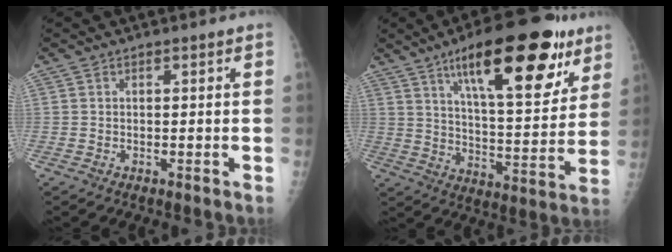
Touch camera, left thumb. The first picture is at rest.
{"total": 24.5, "force": [13.6, 8.3, 18.6], "torque": [-0.242, -0.044, 0.209]}